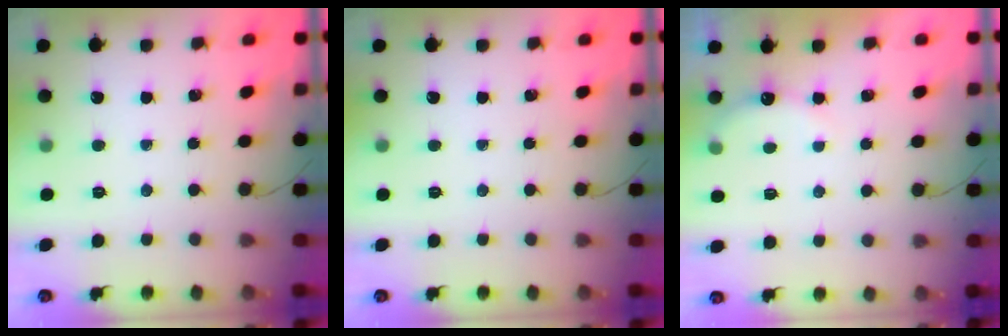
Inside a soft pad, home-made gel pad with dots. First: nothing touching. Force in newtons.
{"total": 0.0}
{"total": 5.4, "press": 5.3, "slide": 0.9}